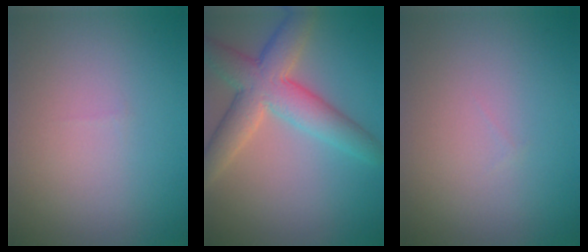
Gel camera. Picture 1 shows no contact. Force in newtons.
{"total": 6.9, "press": 6.9, "slide": 0.4}
{"total": 0.0}